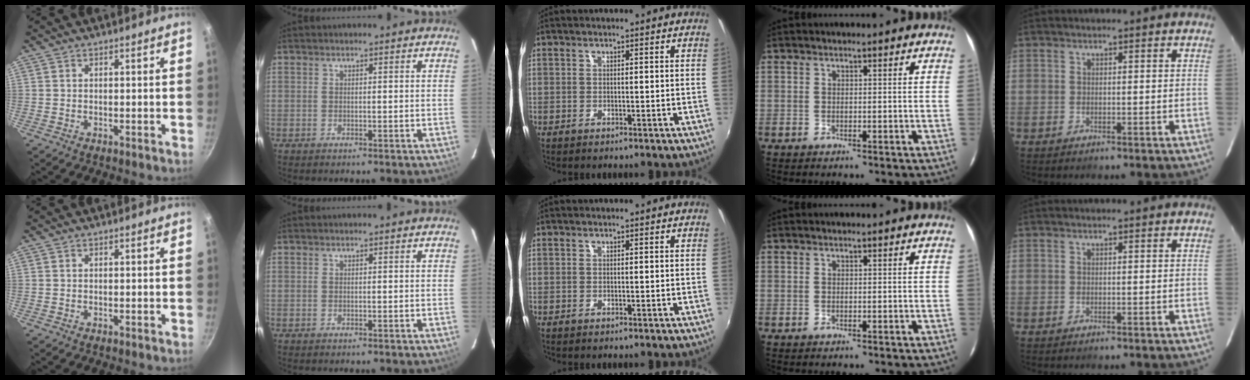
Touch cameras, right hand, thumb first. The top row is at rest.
{}